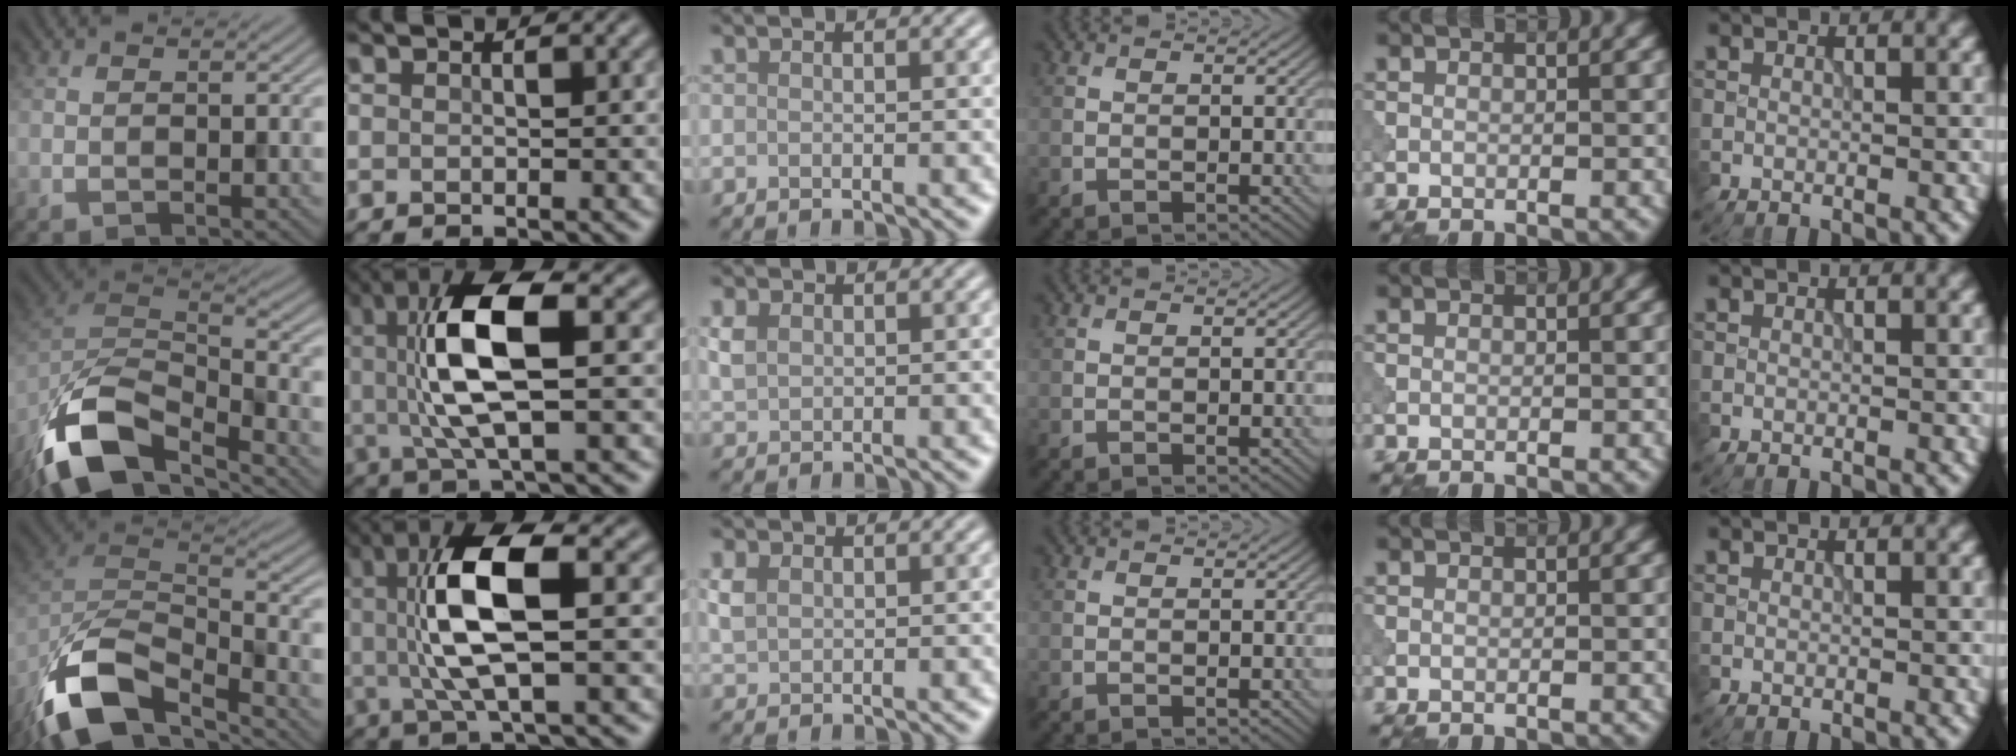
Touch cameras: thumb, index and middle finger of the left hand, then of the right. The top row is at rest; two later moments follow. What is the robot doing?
{"motion": "shake", "object": "bell"}